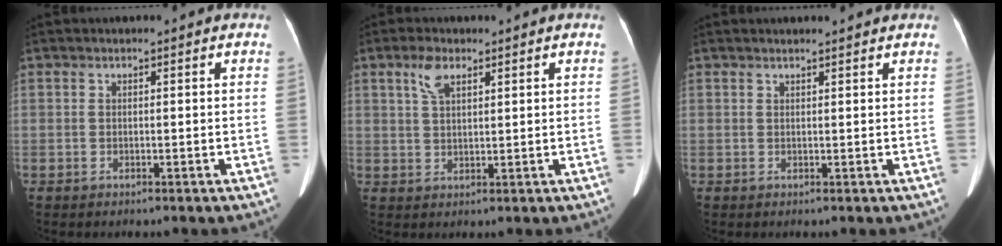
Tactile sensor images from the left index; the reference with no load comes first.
{"total": 3.6, "force": [2.0, 1.6, 2.5], "torque": [-0.055, 0.011, 0.046]}
{"total": 3.0, "force": [2.8, 0.4, 0.9], "torque": [-0.015, 0.013, 0.033]}